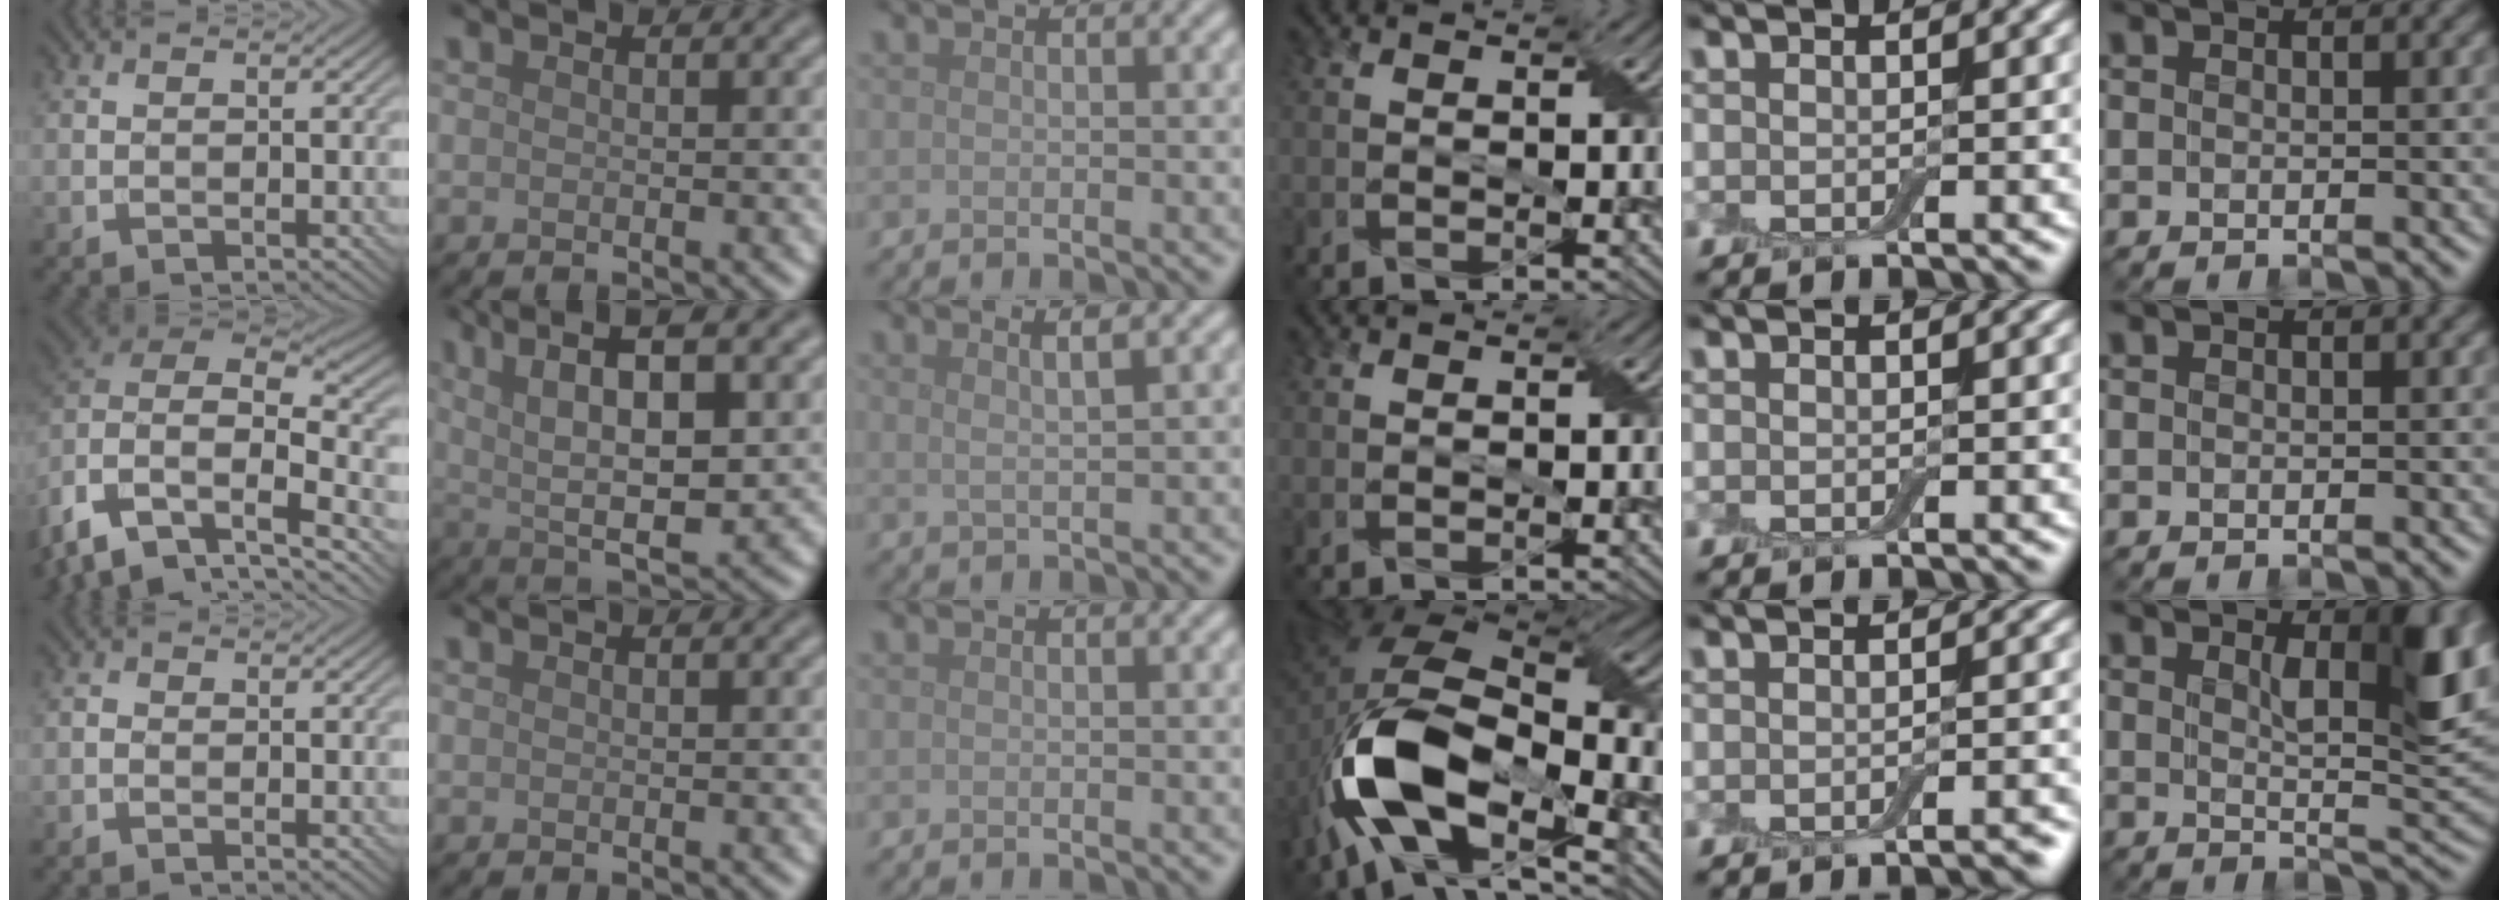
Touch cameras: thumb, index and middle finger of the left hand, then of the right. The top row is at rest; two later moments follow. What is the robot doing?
{"motion": "peel", "object": "bubble wrap"}